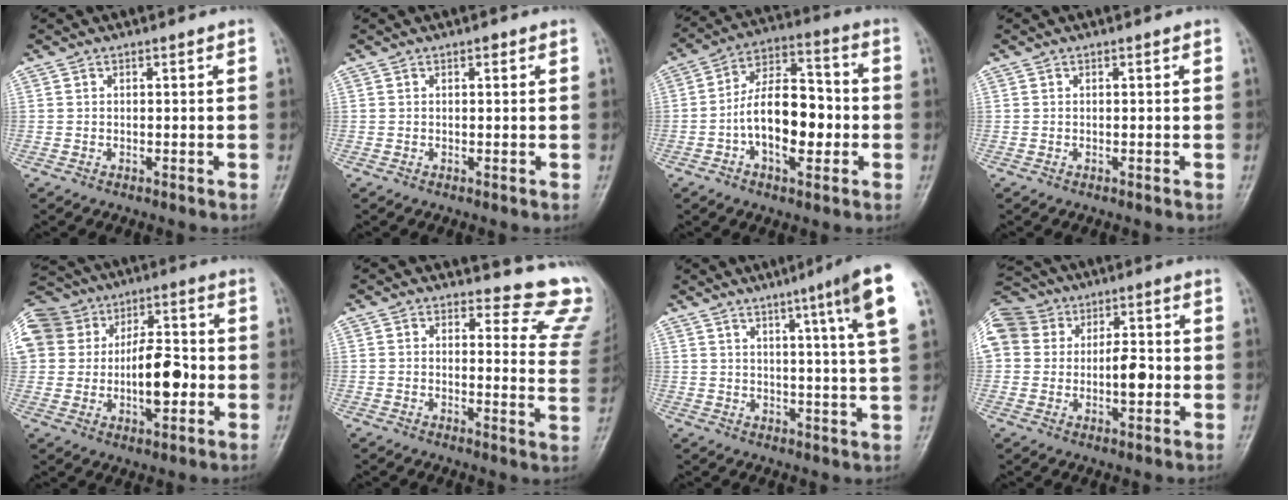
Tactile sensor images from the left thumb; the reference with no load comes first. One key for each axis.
{"total": 0.9, "fx": 0.3, "fy": 0.6, "fz": 0.7, "tx": -0.003, "ty": 0.002, "tz": 0.002}
{"total": 14.5, "fx": -2.7, "fy": 7.8, "fz": 11.9, "tx": -0.185, "ty": 0.035, "tz": -0.054}
{"total": 0.0}
{"total": 26.6, "fx": 0.6, "fy": 18.9, "fz": 18.7, "tx": -0.371, "ty": 0.052, "tz": 0.023}
{"total": 12.0, "fx": 11.6, "fy": 3.3, "fz": 0.6, "tx": 0.044, "ty": -0.123, "tz": 0.090}
{"total": 12.0, "fx": 6.0, "fy": -0.1, "fz": 10.4, "tx": -0.148, "ty": -0.023, "tz": 0.078}
{"total": 18.8, "fx": 1.2, "fy": 13.9, "fz": 12.7, "tx": -0.234, "ty": 0.031, "tz": 0.024}